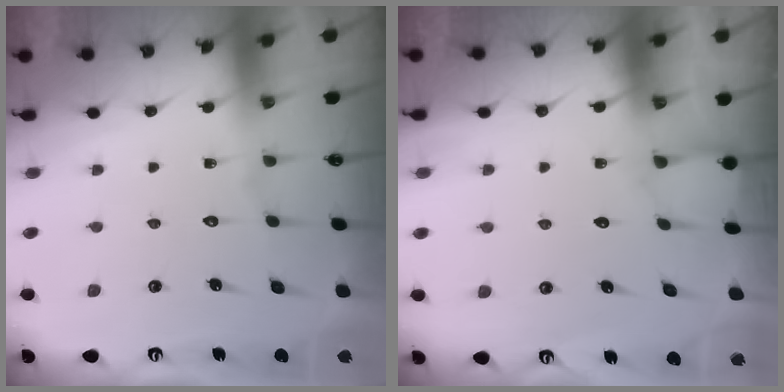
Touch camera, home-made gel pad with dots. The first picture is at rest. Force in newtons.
{"total": 5.8, "press": 5.8, "slide": 0.5}